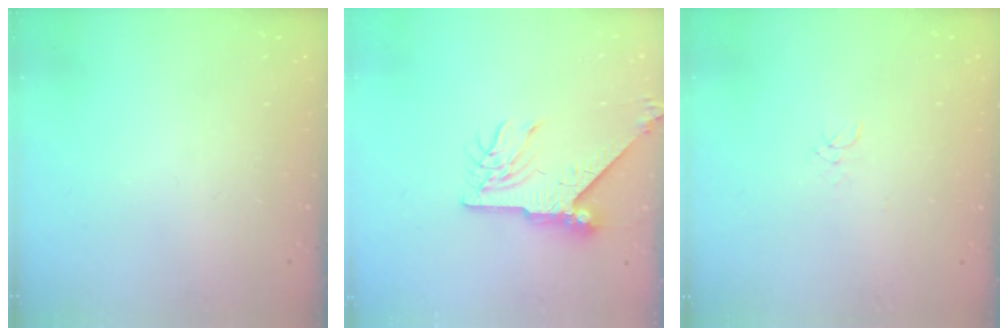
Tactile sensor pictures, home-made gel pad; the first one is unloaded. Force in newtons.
{"total": 9.9, "press": 9.8, "slide": 1.1}
{"total": 3.5, "press": 3.5, "slide": 0.2}